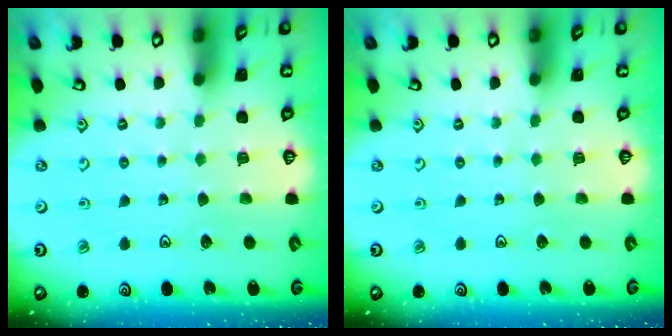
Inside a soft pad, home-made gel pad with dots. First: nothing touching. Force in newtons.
{"total": 0.0}